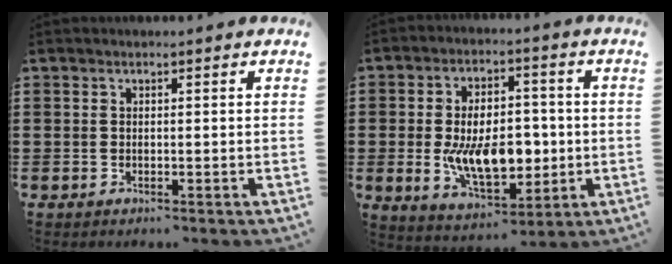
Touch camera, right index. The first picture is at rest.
{"total": 12.4, "force": [-1.0, 7.1, 10.2], "torque": [-0.176, -0.009, -0.016]}